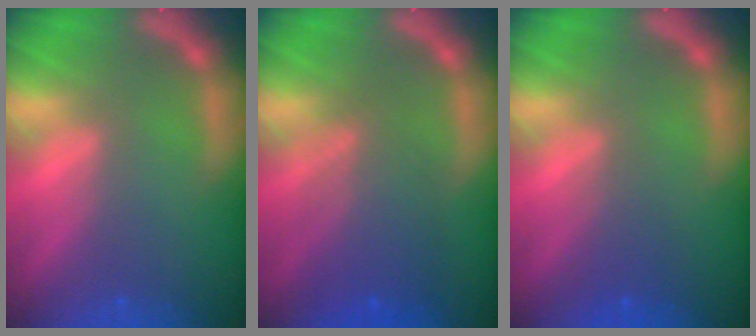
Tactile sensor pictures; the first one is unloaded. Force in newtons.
{"total": 5.5}
{"total": 2.0}